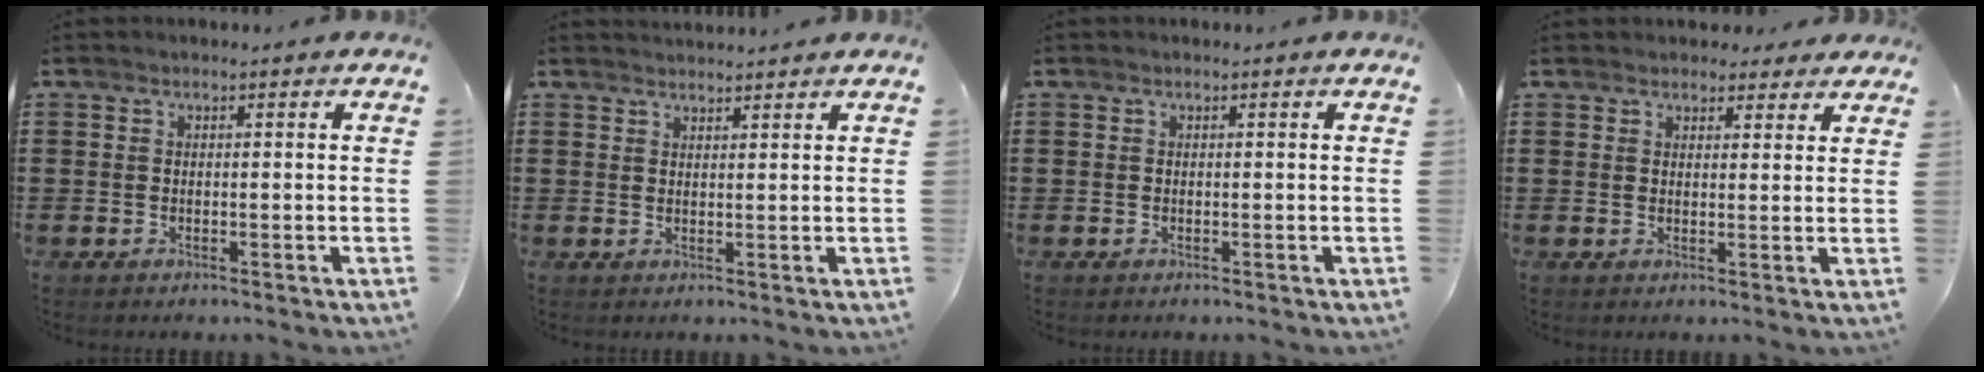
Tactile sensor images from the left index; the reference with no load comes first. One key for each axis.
{"total": 1.6, "fx": 1.6, "fy": -0.1, "fz": 0.0, "tx": -0.002, "ty": 0.001, "tz": 0.032}
{"total": 0.0}
{"total": 2.9, "fx": 2.6, "fy": 1.1, "fz": 0.3, "tx": -0.006, "ty": -0.005, "tz": 0.048}